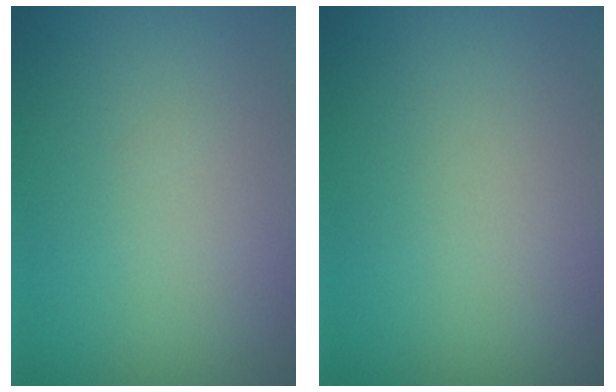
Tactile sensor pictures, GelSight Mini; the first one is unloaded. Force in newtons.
{"total": 0.0}